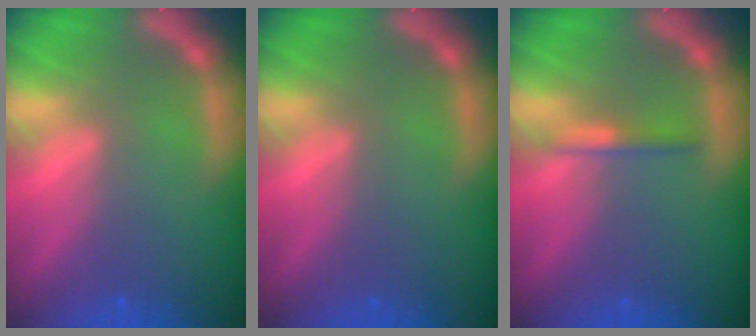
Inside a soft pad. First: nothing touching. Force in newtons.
{"total": 0.0}
{"total": 1.4}